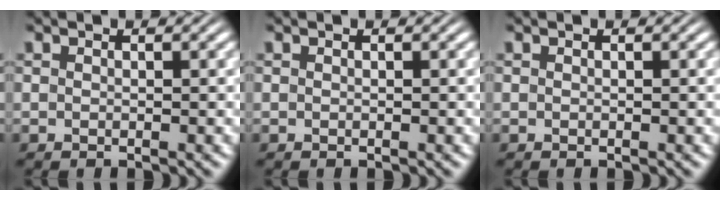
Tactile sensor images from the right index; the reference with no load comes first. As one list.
[{"total": 0.0}, {"total": 0.0}]